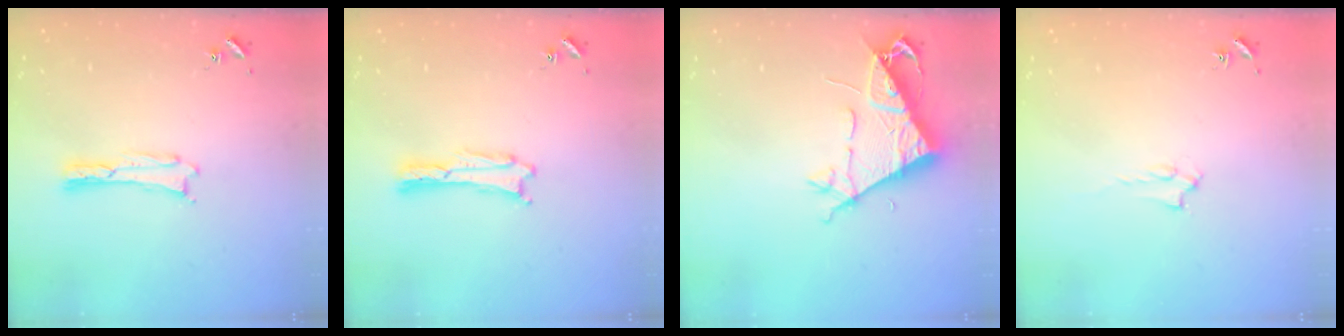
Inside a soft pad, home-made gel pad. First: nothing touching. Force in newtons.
{"total": 0.7, "press": 0.7, "slide": 0.1}
{"total": 7.7, "press": 7.6, "slide": 1.2}
{"total": 1.4, "press": 1.4, "slide": 0.2}